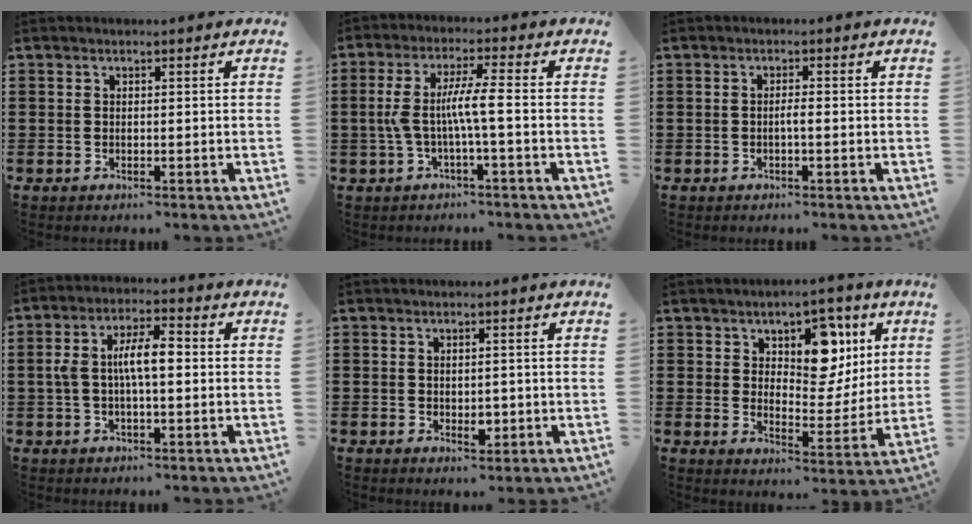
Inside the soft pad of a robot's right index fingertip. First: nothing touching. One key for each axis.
{"total": 6.4, "fx": -1.0, "fy": 0.2, "fz": 6.3, "tx": -0.135, "ty": -0.009, "tz": -0.030}
{"total": 1.3, "fx": -0.4, "fy": 0.1, "fz": 1.2, "tx": -0.023, "ty": -0.002, "tz": -0.008}
{"total": 7.1, "fx": 0.3, "fy": 2.6, "fz": 6.6, "tx": -0.134, "ty": 0.005, "tz": 0.000}
{"total": 2.2, "fx": -0.1, "fy": 1.3, "fz": 1.8, "tx": -0.024, "ty": -0.004, "tz": -0.002}
{"total": 9.2, "fx": 4.9, "fy": 5.6, "fz": 5.3, "tx": -0.090, "ty": -0.015, "tz": 0.083}